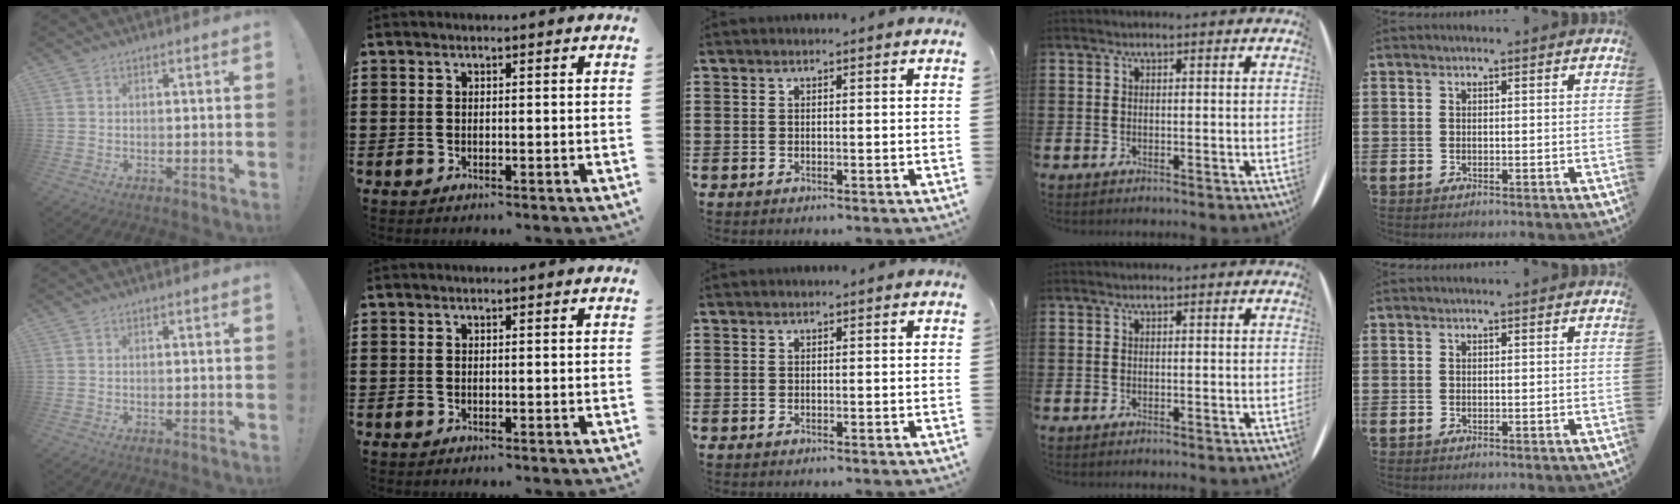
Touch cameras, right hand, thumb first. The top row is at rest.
{}